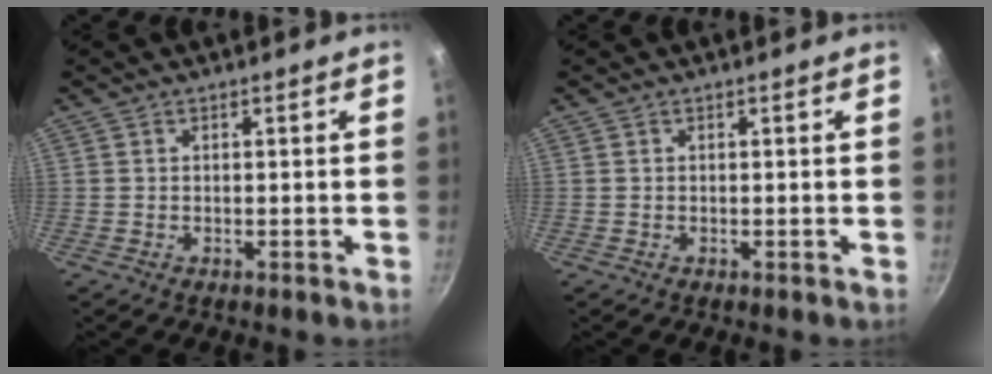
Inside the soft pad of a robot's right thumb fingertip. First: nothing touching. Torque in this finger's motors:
{"motor_torque": [-0.02, 0.01, 0.00, 0.00, 0.00]}